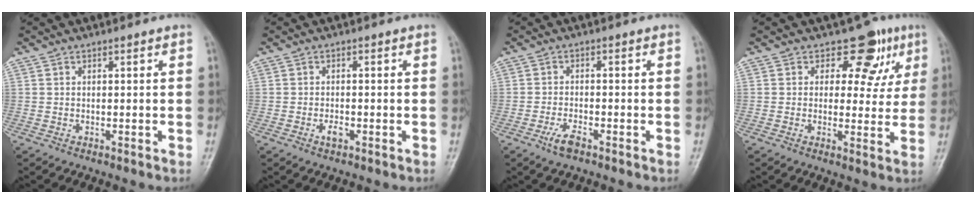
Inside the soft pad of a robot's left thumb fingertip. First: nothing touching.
{"total": 1.8, "force": [-1.0, 0.9, 1.1], "torque": [-0.020, 0.004, -0.019]}
{"total": 3.1, "force": [-2.1, 1.1, 2.0], "torque": [-0.045, 0.010, -0.042]}
{"total": 7.6, "force": [4.2, 5.6, 3.0], "torque": [0.012, -0.015, 0.045]}